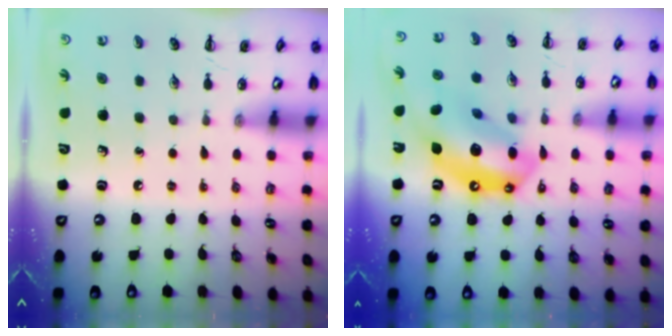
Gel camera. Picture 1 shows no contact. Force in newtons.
{"total": 16.9, "press": 16.2, "slide": 4.7}